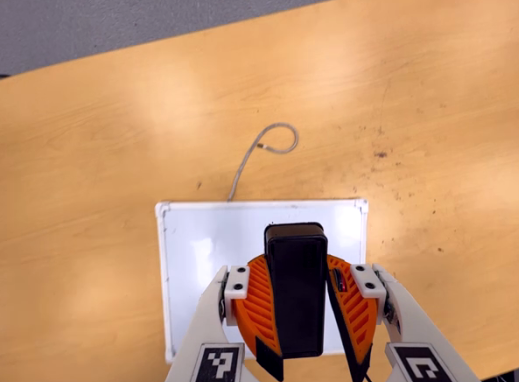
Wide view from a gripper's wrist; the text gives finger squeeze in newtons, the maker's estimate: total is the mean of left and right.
{"total": 8.8, "left": 8.7, "right": 8.8}